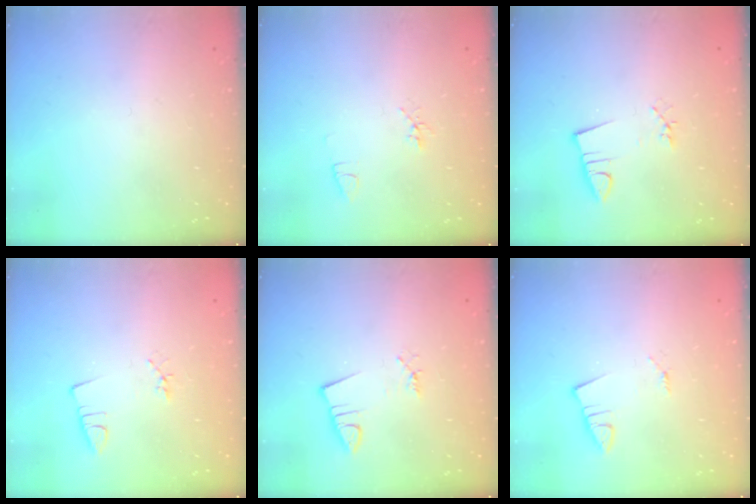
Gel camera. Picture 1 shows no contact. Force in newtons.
{"total": 4.5, "press": 4.1, "slide": 2.0}
{"total": 2.9, "press": 1.6, "slide": 2.4}
{"total": 1.9, "press": 1.3, "slide": 1.3}
{"total": 1.0, "press": 1.0, "slide": 0.0}
{"total": 1.2, "press": 1.2, "slide": 0.1}